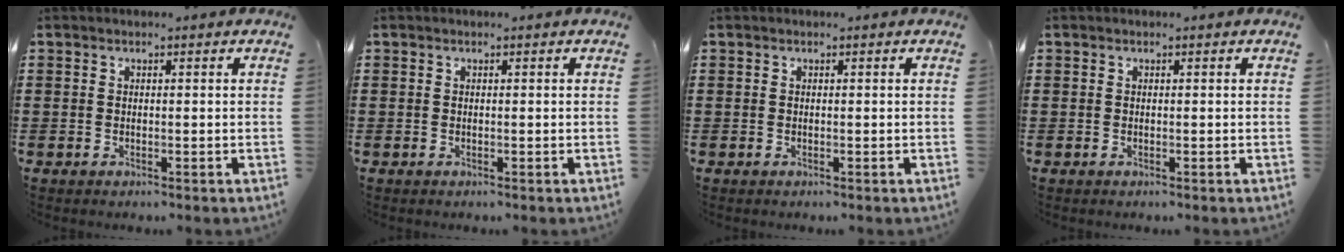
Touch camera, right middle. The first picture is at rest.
{"total": 0.0}
{"total": 0.0}
{"total": 0.0}